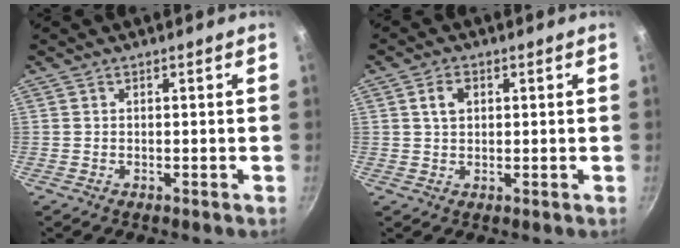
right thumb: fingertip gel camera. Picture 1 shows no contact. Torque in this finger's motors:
{"motor_torque": [0.00, 0.00, 0.00, 0.00, 0.00]}